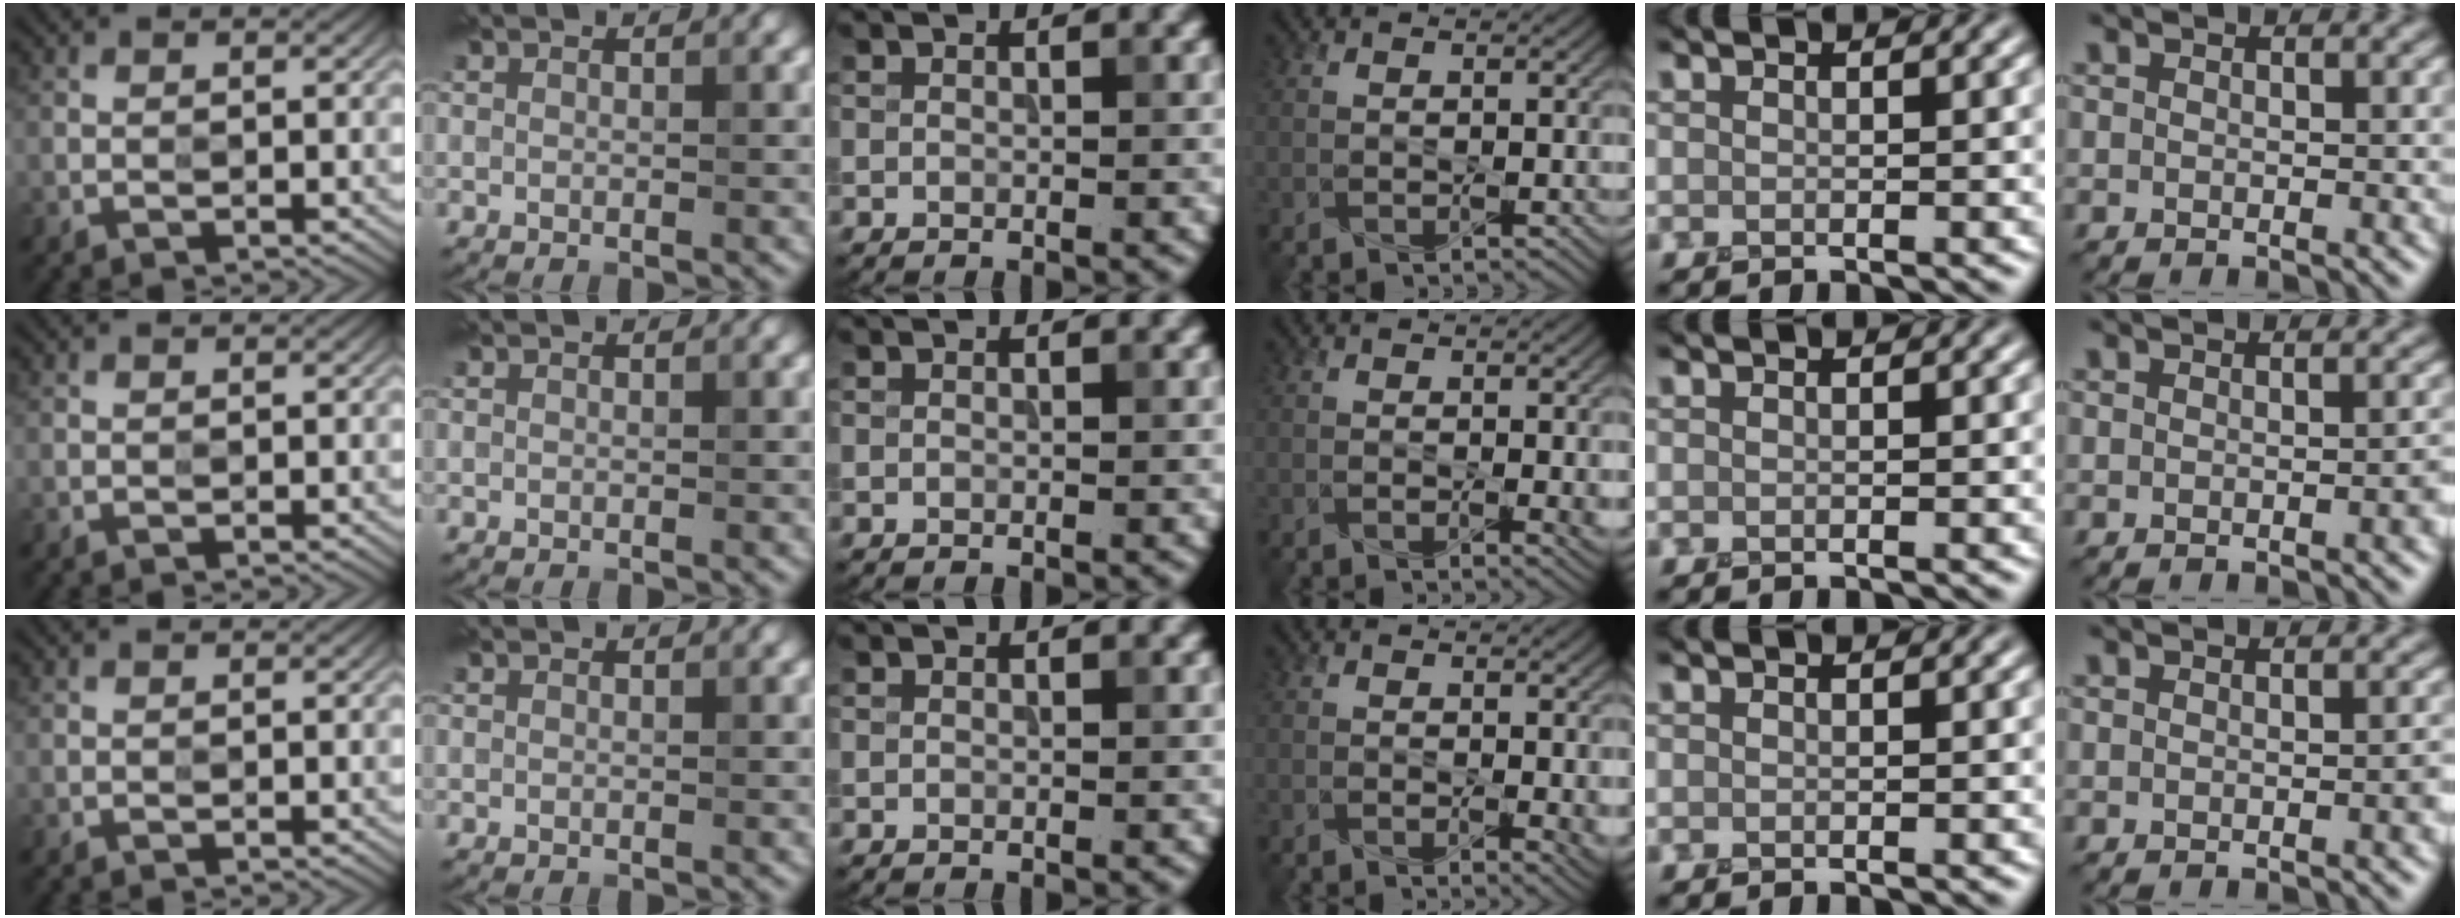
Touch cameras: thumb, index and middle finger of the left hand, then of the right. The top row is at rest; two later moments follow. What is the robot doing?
{"motion": "squeeze", "object": "stress ball aka squeeze ball"}